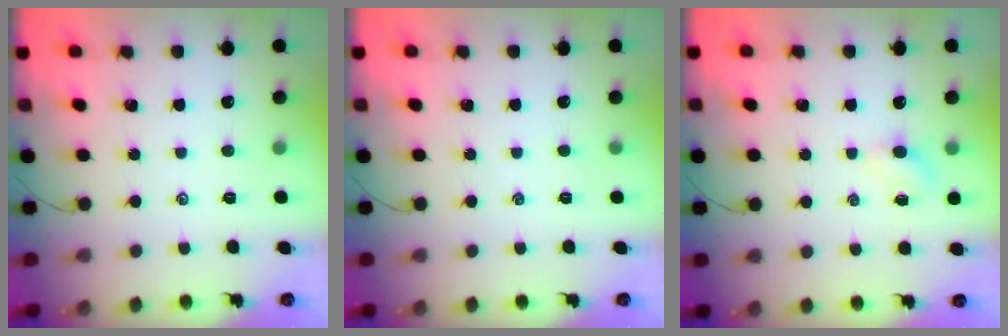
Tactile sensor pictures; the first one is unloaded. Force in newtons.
{"total": 0.0}
{"total": 2.9, "press": 2.8, "slide": 0.9}